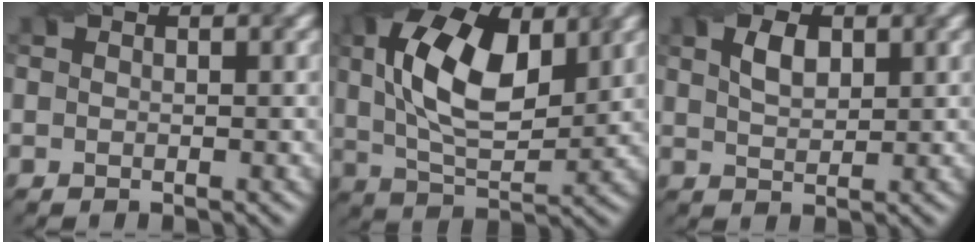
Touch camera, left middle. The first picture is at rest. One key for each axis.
{"total": 11.0, "fx": 3.0, "fy": 5.6, "fz": 8.9, "tx": -0.166, "ty": 0.012, "tz": 0.045}
{"total": 2.5, "fx": 1.1, "fy": 1.4, "fz": 1.8, "tx": -0.042, "ty": 0.004, "tz": 0.024}